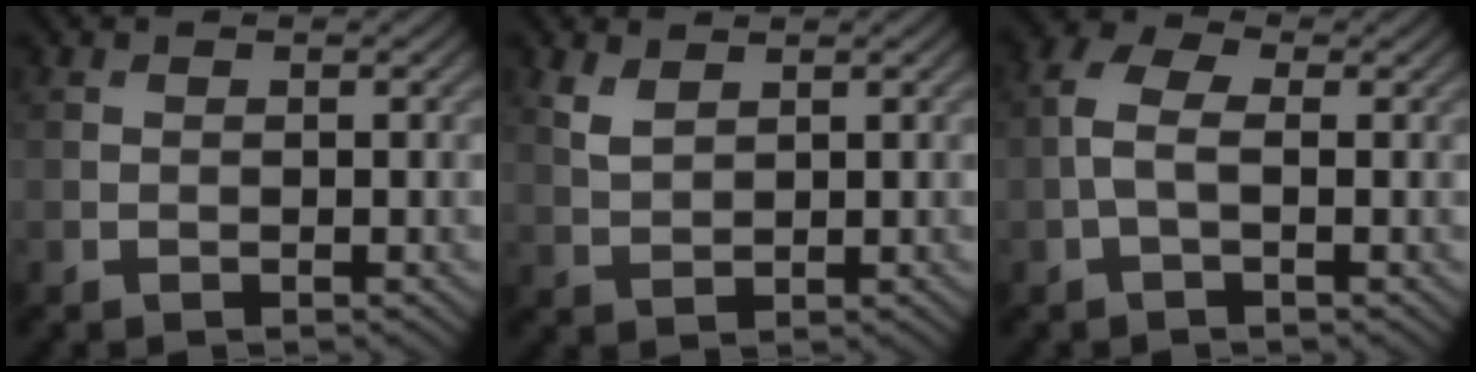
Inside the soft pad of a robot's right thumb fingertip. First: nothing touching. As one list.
[{"total": 2.6, "force": [1.7, 1.2, 1.5], "torque": [-0.045, 0.000, 0.041]}, {"total": 3.4, "force": [-0.5, 1.6, 3.0], "torque": [-0.073, 0.010, -0.017]}]